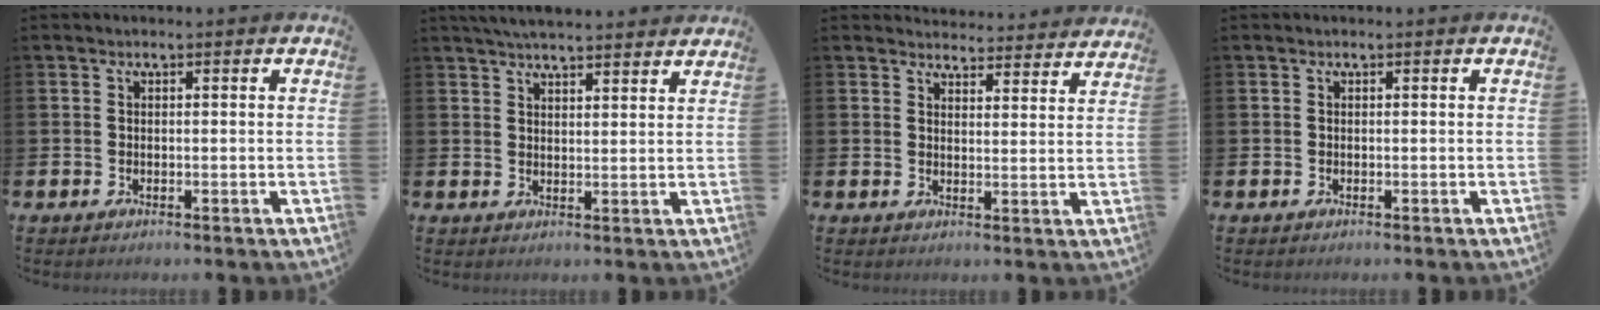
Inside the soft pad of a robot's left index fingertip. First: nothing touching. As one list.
[{"total": 4.2, "force": [4.1, 0.1, 0.9], "torque": [-0.023, -0.016, 0.074]}, {"total": 4.0, "force": [3.9, 0.5, -0.2], "torque": [0.006, -0.032, 0.068]}, {"total": 0.0}]